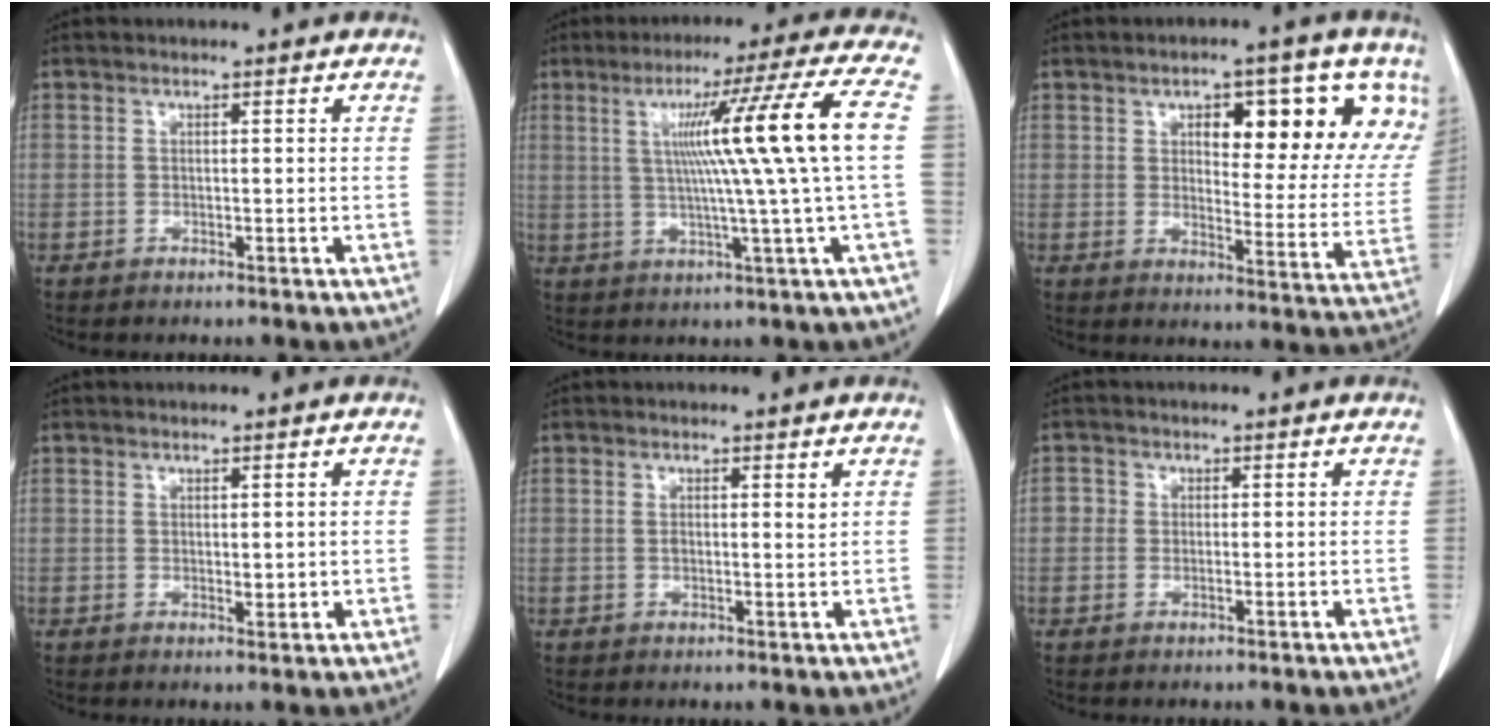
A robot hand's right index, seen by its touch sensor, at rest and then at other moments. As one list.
[{"total": 14.4, "force": [1.9, -2.8, 14.0], "torque": [-0.201, 0.012, 0.030]}, {"total": 15.8, "force": [7.1, 5.9, 12.8], "torque": [-0.151, 0.008, 0.094]}, {"total": 1.5, "force": [0.1, 0.8, 1.3], "torque": [-0.015, -0.004, 0.006]}, {"total": 1.7, "force": [0.5, 0.6, 1.5], "torque": [-0.027, -0.002, 0.007]}, {"total": 1.7, "force": [-0.1, 1.6, 0.7], "torque": [-0.004, 0.006, -0.005]}]